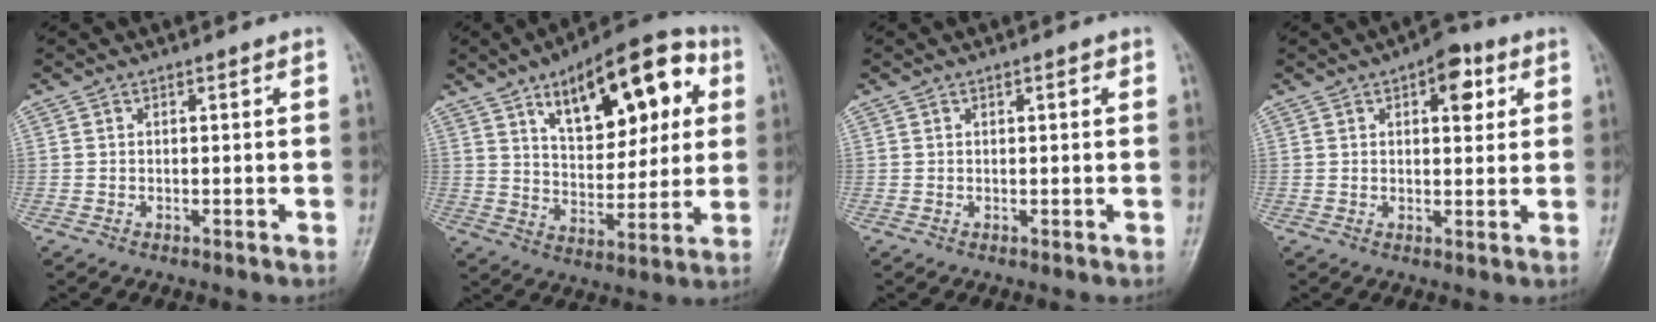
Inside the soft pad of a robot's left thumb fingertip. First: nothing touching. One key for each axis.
{"total": 20.8, "fx": 8.2, "fy": 10.1, "fz": 16.2, "tx": -0.183, "ty": -0.009, "tz": 0.125}
{"total": 1.0, "fx": 0.4, "fy": 0.4, "fz": 0.8, "tx": -0.008, "ty": 0.002, "tz": 0.005}
{"total": 6.5, "fx": 2.8, "fy": 3.4, "fz": 4.8, "tx": -0.036, "ty": -0.005, "tz": 0.030}